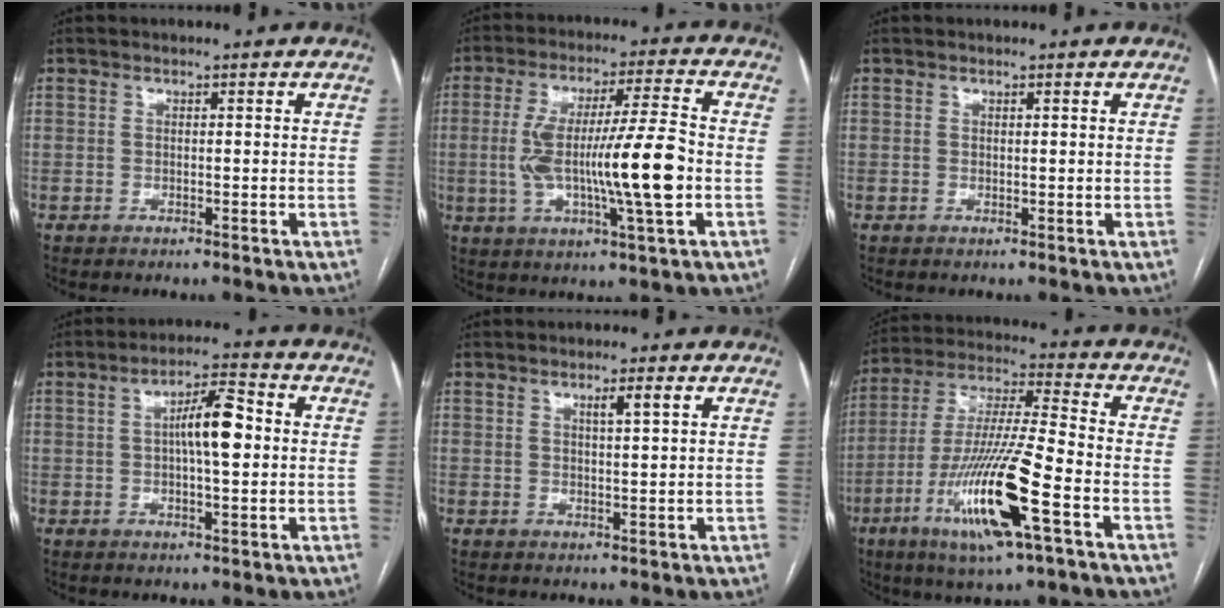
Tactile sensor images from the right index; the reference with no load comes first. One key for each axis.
{"total": 14.7, "fx": -1.8, "fy": 0.8, "fz": 14.6, "tx": -0.270, "ty": 0.006, "tz": -0.032}
{"total": 0.0}
{"total": 7.3, "fx": 0.6, "fy": 1.5, "fz": 7.1, "tx": -0.124, "ty": 0.016, "tz": 0.007}
{"total": 2.1, "fx": 1.0, "fy": -0.1, "fz": 1.8, "tx": -0.033, "ty": 0.000, "tz": 0.017}
{"total": 17.8, "fx": -7.1, "fy": 1.0, "fz": 16.2, "tx": -0.333, "ty": -0.022, "tz": -0.131}